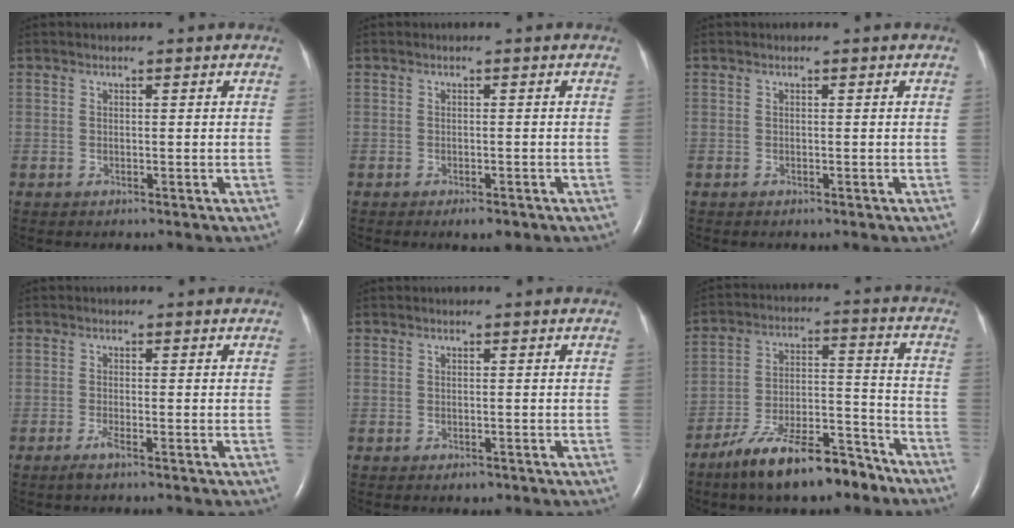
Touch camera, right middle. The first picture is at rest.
{"total": 2.2, "force": [-1.4, 0.7, 1.5], "torque": [-0.023, -0.003, -0.014]}
{"total": 0.0}
{"total": 1.5, "force": [-1.0, -0.1, 1.1], "torque": [-0.030, -0.004, -0.023]}
{"total": 1.0, "force": [-0.6, 0.5, 0.6], "torque": [-0.011, -0.002, -0.004]}
{"total": 14.3, "force": [-10.8, 4.1, 8.5], "torque": [-0.141, 0.017, -0.183]}